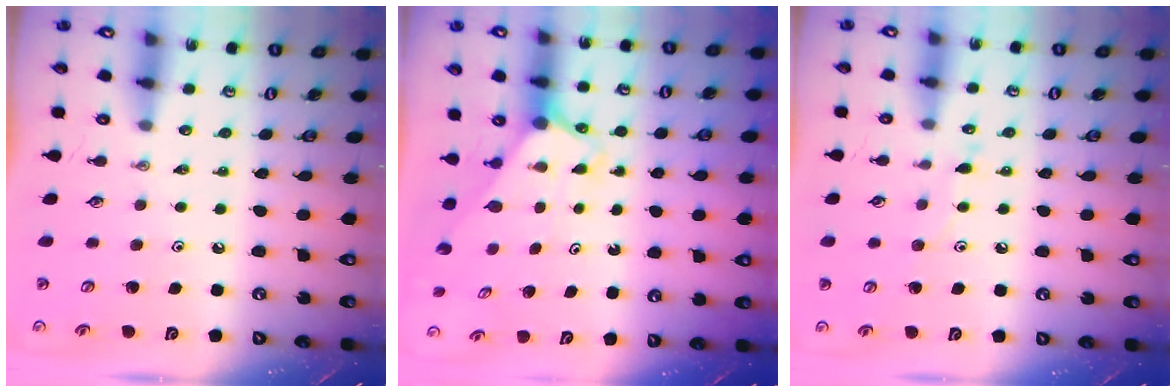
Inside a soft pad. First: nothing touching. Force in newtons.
{"total": 2.2, "press": 2.2, "slide": 0.2}
{"total": 6.3, "press": 6.3, "slide": 0.4}